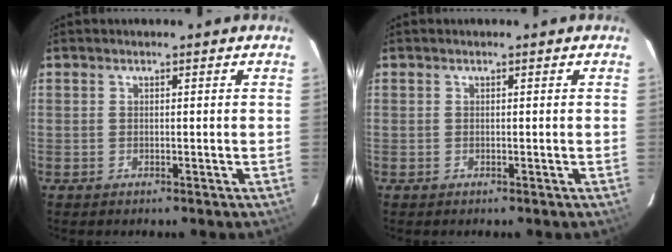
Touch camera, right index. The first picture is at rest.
{"total": 0.0}